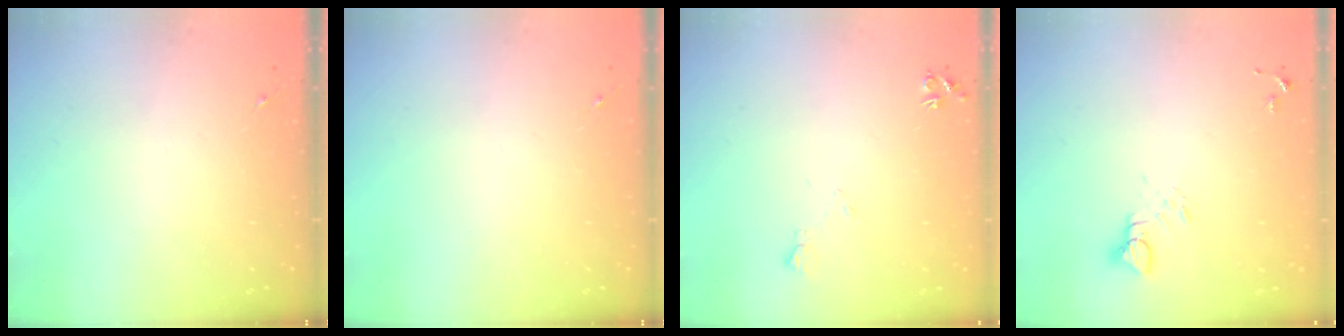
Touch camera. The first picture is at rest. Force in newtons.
{"total": 0.0}
{"total": 5.2, "press": 5.1, "slide": 1.0}
{"total": 3.8, "press": 3.8, "slide": 0.2}